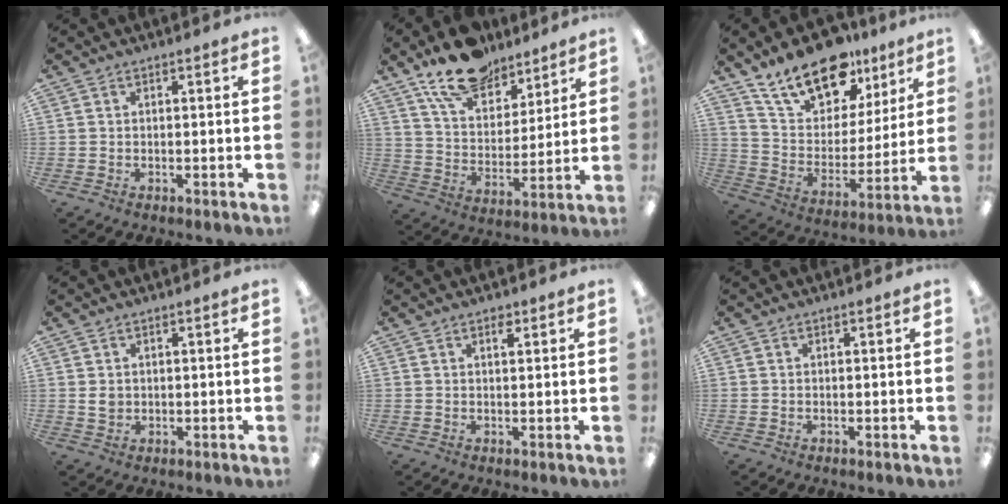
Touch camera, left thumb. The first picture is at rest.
{"total": 15.2, "force": [11.8, 7.3, 6.2], "torque": [-0.099, -0.069, 0.215]}
{"total": 19.0, "force": [14.3, 9.6, 8.0], "torque": [-0.154, -0.085, 0.259]}
{"total": 2.3, "force": [0.4, 1.9, 1.3], "torque": [-0.017, 0.001, 0.005]}
{"total": 1.7, "force": [1.2, 0.6, 1.0], "torque": [-0.006, -0.006, 0.017]}
{"total": 0.0}